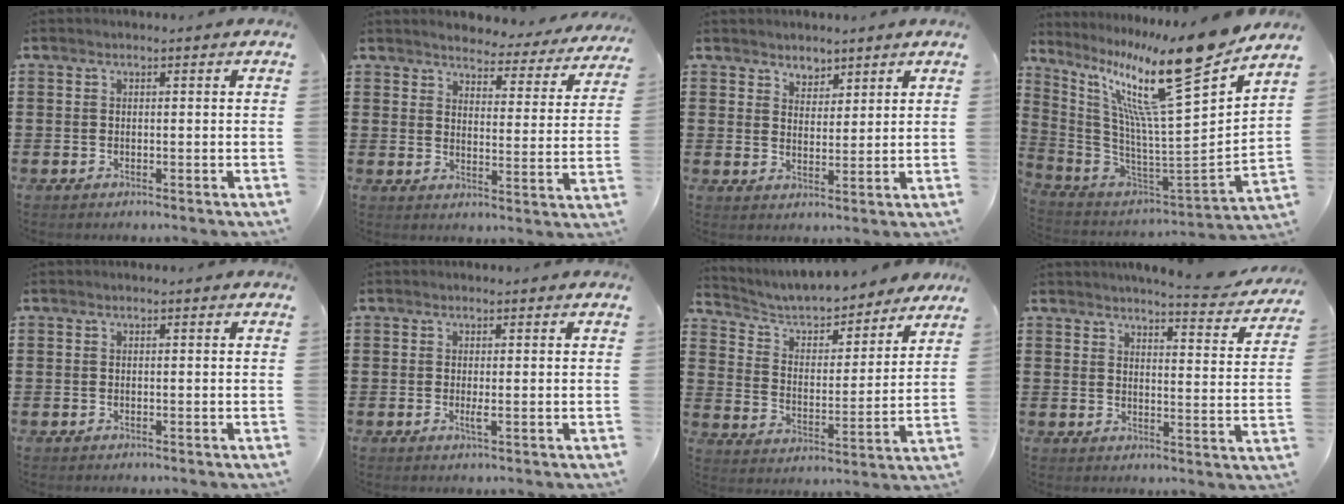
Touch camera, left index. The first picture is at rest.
{"total": 3.3, "force": [3.3, 0.2, 0.1], "torque": [-0.026, -0.028, 0.050]}
{"total": 3.0, "force": [2.5, 1.6, -0.2], "torque": [-0.007, 0.003, 0.047]}
{"total": 17.3, "force": [12.5, 0.4, 11.9], "torque": [-0.235, -0.098, 0.194]}
{"total": 0.0}
{"total": 1.3, "force": [-0.1, 0.0, 1.3], "torque": [-0.033, -0.007, -0.003]}
{"total": 5.7, "force": [5.4, 1.5, 1.2], "torque": [-0.053, -0.037, 0.089]}
{"total": 4.6, "force": [4.4, -0.1, 1.5], "torque": [-0.033, -0.030, 0.070]}